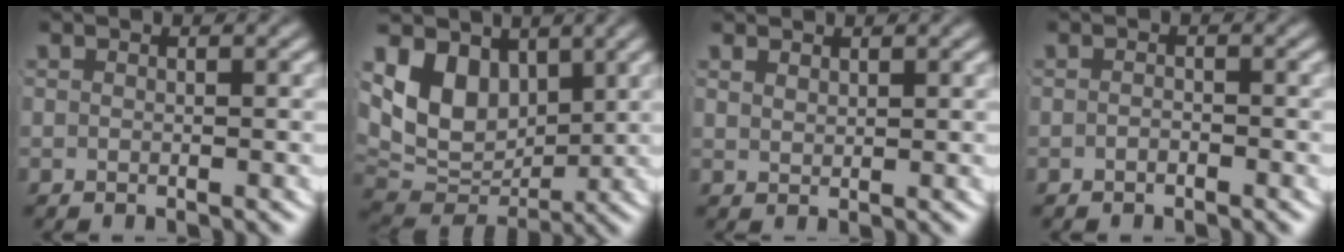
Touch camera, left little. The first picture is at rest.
{"total": 10.0, "force": [0.9, 8.2, 5.7], "torque": [-0.128, -0.028, 0.027]}
{"total": 1.2, "force": [1.2, 0.1, 0.3], "torque": [-0.004, -0.008, 0.030]}
{"total": 0.7, "force": [-0.7, 0.1, 0.2], "torque": [-0.006, -0.003, -0.012]}